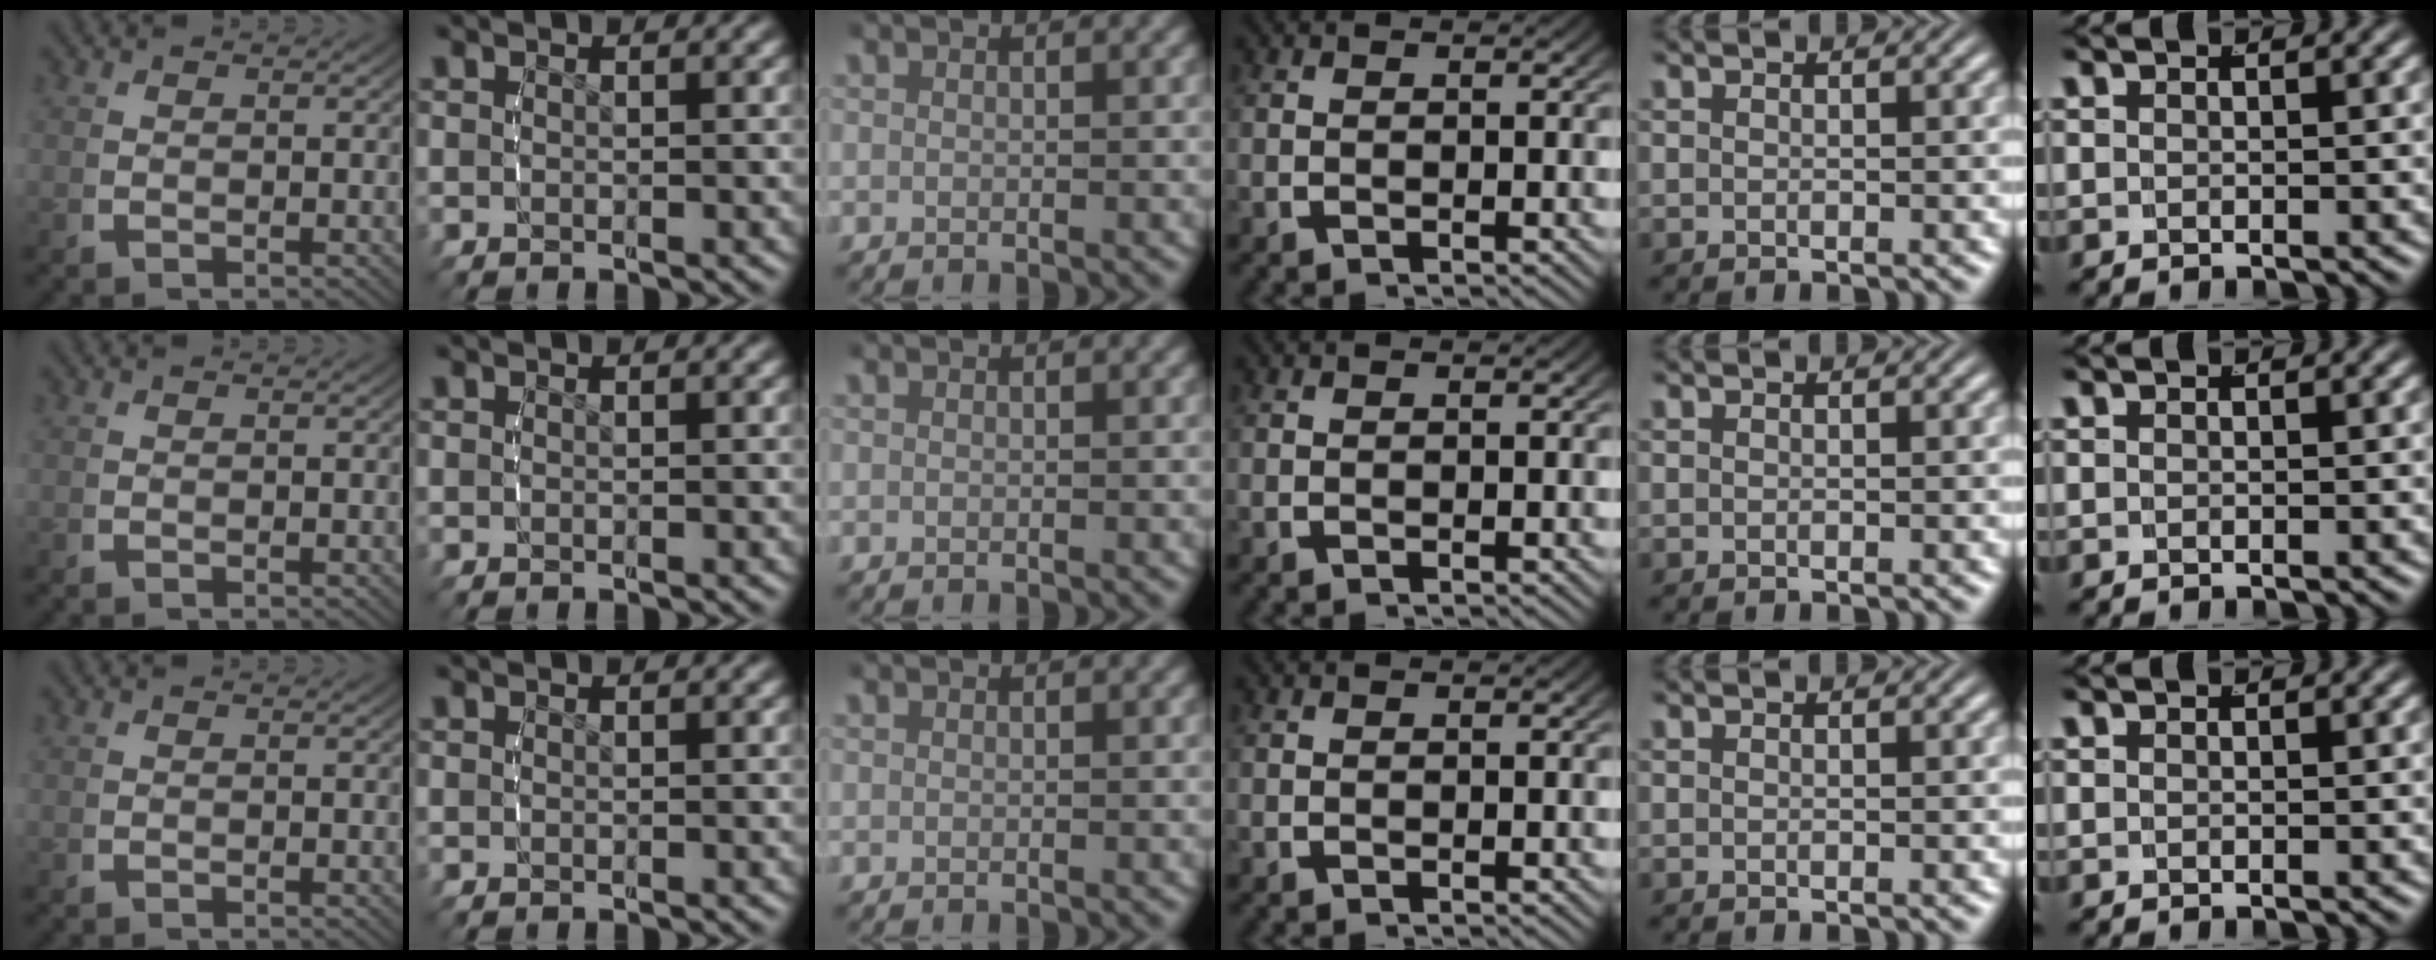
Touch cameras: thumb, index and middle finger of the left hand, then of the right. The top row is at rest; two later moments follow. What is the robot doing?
{"motion": "lift_and_place", "object": "condiment"}